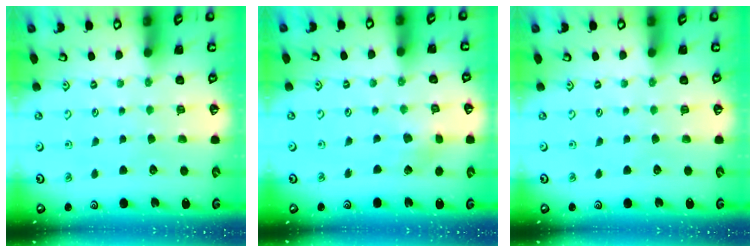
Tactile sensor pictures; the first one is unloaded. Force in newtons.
{"total": 2.4, "press": 2.4, "slide": 0.2}
{"total": 0.0}